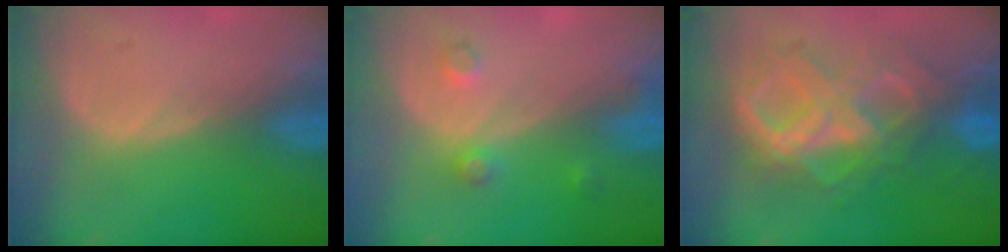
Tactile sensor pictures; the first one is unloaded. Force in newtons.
{"total": 2.6, "press": 2.6, "slide": 0.3}
{"total": 10.6, "press": 10.6, "slide": 1.0}